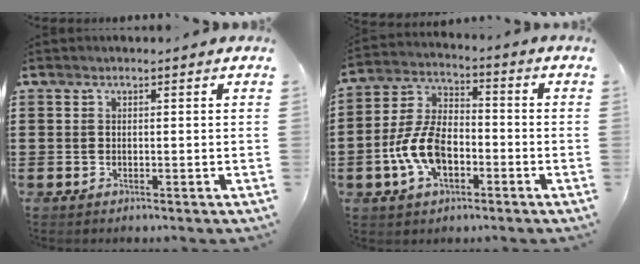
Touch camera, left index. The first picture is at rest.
{"total": 9.5, "force": [-3.3, 5.4, 7.0], "torque": [-0.173, 0.004, -0.068]}